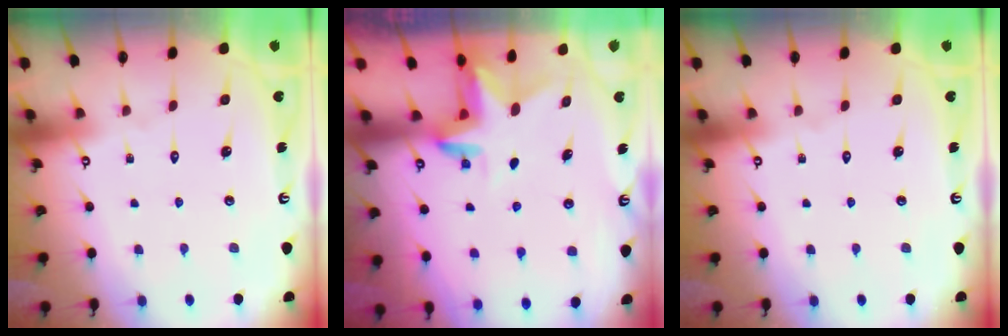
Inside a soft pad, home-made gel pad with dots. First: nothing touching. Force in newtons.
{"total": 3.1, "press": 3.1, "slide": 0.2}
{"total": 0.0}